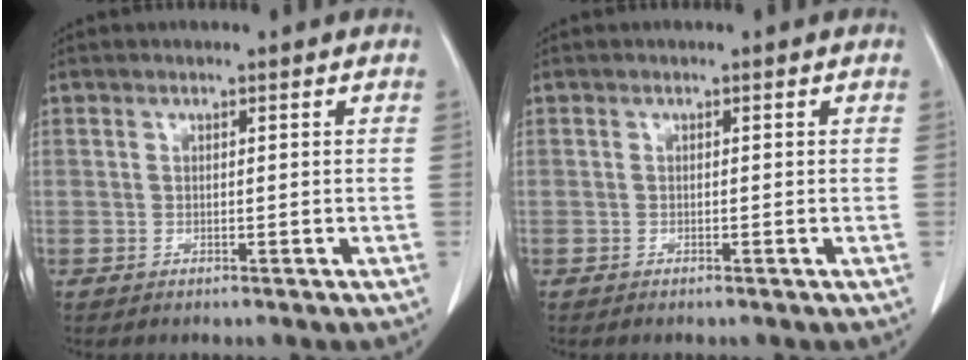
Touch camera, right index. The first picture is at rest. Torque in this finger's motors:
{"motor_torque": [-0.02, 0.00, 0.04, 0.01]}